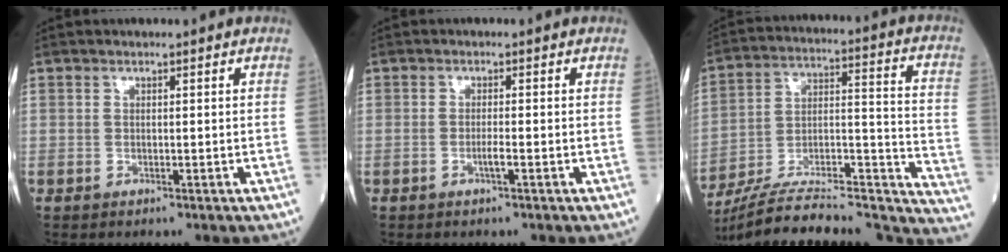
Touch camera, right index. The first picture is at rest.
{"total": 1.3, "force": [-0.5, -0.1, 1.2], "torque": [-0.026, 0.000, -0.007]}
{"total": 30.7, "force": [-26.4, 5.2, 14.8], "torque": [-0.176, 0.009, -0.386]}